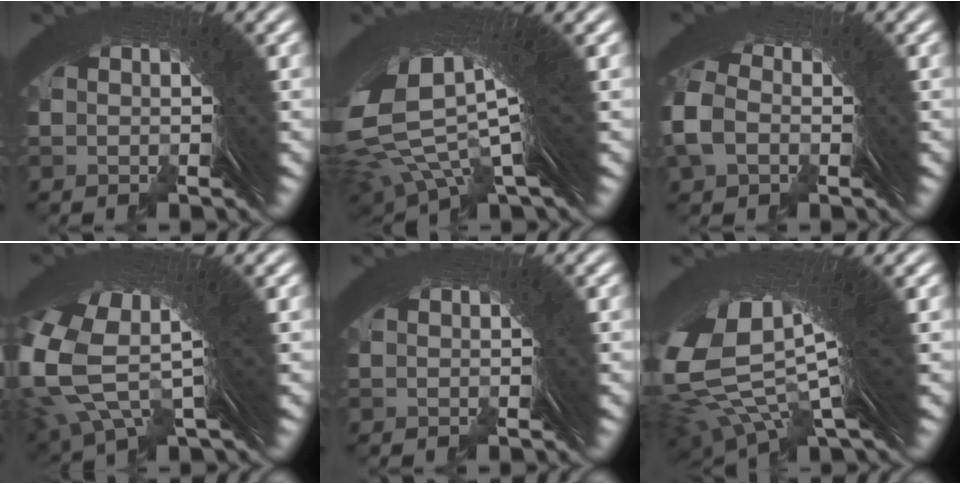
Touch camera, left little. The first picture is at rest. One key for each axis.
{"total": 13.5, "fx": 6.3, "fy": 5.8, "fz": 10.5, "tx": -0.206, "ty": 0.015, "tz": 0.099}
{"total": 2.9, "fx": -0.2, "fy": 2.5, "fz": 1.3, "tx": -0.021, "ty": 0.017, "tz": -0.014}
{"total": 11.2, "fx": 2.6, "fy": 6.8, "fz": 8.5, "tx": -0.199, "ty": -0.012, "tz": 0.044}
{"total": 0.0}
{"total": 14.7, "fx": 5.6, "fy": 6.8, "fz": 11.8, "tx": -0.241, "ty": -0.010, "tz": 0.097}